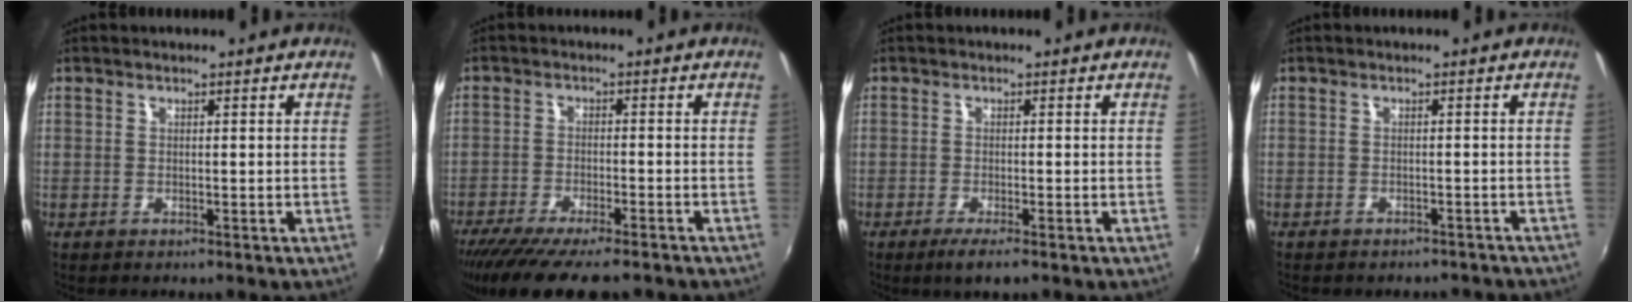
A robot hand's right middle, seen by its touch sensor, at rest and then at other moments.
{"total": 14.1, "force": [-11.5, 2.7, 7.7], "torque": [-0.158, -0.046, -0.184]}
{"total": 3.1, "force": [-2.0, 0.2, 2.4], "torque": [-0.053, -0.012, -0.037]}
{"total": 6.4, "force": [-5.8, 2.1, 1.7], "torque": [-0.037, -0.007, -0.066]}